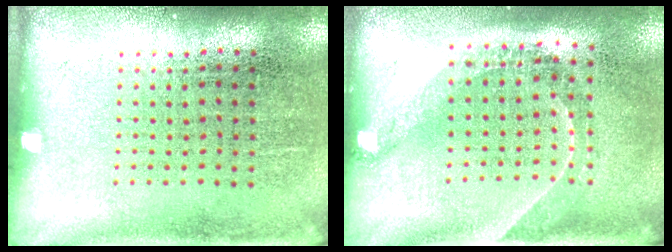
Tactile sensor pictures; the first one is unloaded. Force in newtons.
{"total": 1.6, "press": 1.2, "slide": 1.1}